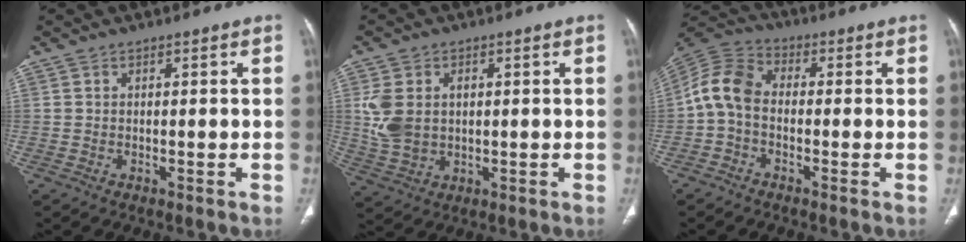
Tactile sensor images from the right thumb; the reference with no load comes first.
{"total": 8.3, "force": [1.2, 6.2, 5.4], "torque": [-0.106, 0.002, 0.035]}
{"total": 8.0, "force": [-1.1, 5.5, 5.8], "torque": [-0.110, 0.025, -0.038]}